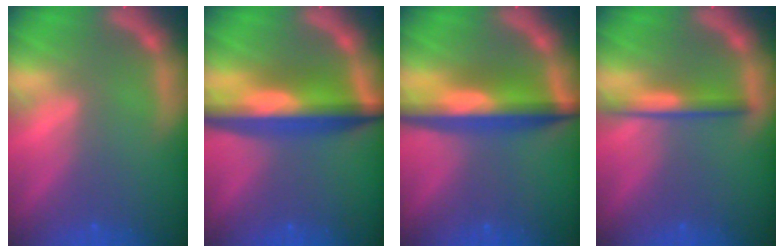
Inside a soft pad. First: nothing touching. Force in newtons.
{"total": 8.5}
{"total": 7.6}
{"total": 3.0}